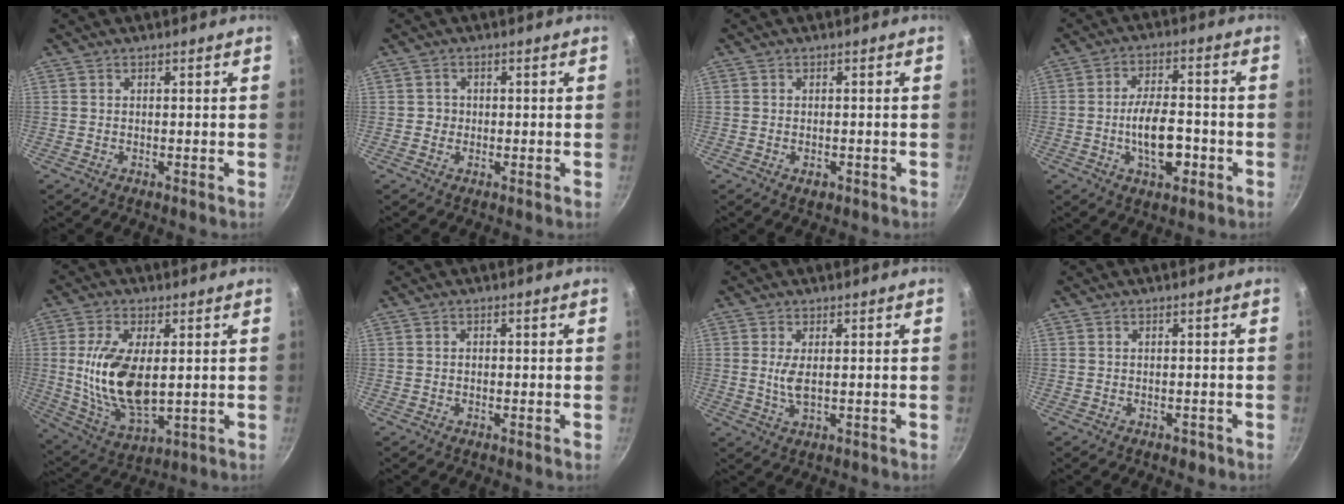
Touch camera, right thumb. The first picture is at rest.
{"total": 1.5, "force": [-0.2, 1.5, 0.3], "torque": [0.007, 0.000, -0.006]}
{"total": 1.9, "force": [-0.8, 1.2, 1.2], "torque": [-0.017, 0.001, -0.010]}
{"total": 10.5, "force": [-2.9, 5.1, 8.7], "torque": [-0.129, 0.022, -0.049]}
{"total": 15.4, "force": [1.2, 7.7, 13.3], "torque": [-0.248, -0.012, 0.032]}
{"total": 0.6, "force": [-0.2, 0.5, 0.3], "torque": [-0.003, 0.004, -0.002]}
{"total": 3.5, "force": [0.3, 1.4, 3.2], "torque": [-0.066, -0.004, 0.008]}
{"total": 1.4, "force": [-0.9, 0.9, 0.7], "torque": [-0.003, 0.013, -0.001]}